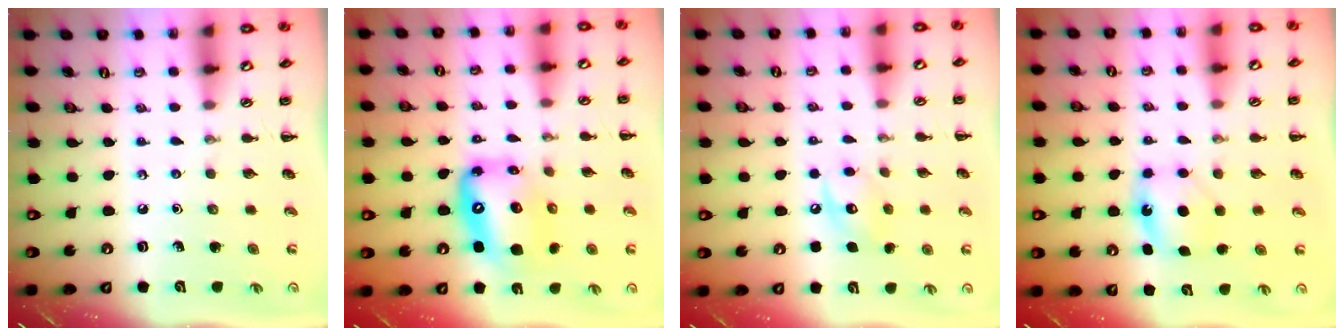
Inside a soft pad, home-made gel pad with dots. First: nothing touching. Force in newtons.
{"total": 13.1, "press": 12.7, "slide": 3.3}
{"total": 8.6, "press": 8.5, "slide": 0.6}
{"total": 5.3, "press": 5.2, "slide": 1.2}